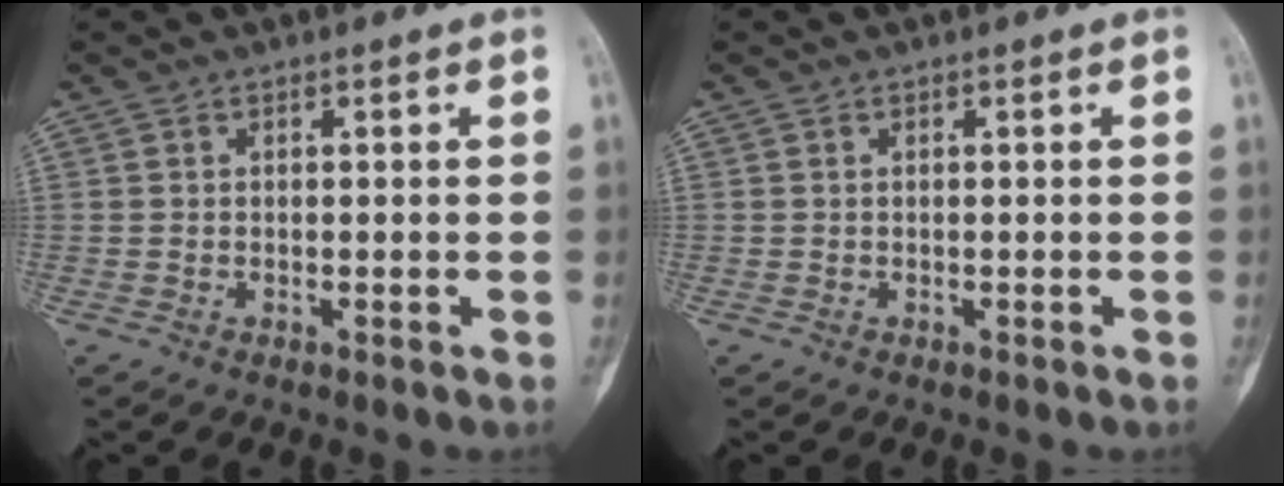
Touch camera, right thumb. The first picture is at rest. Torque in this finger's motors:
{"motor_torque": [0.22, -0.42, -0.02, -0.18, -0.03]}